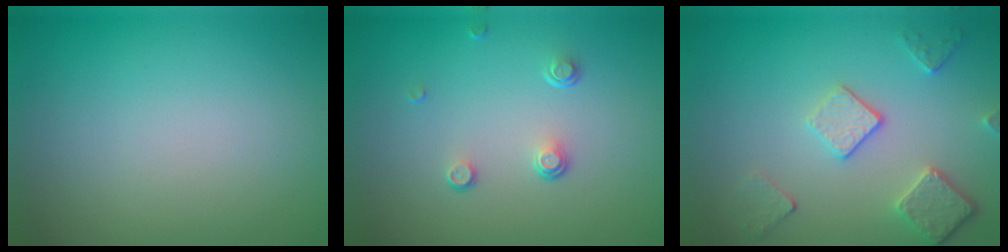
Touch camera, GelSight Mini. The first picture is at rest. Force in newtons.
{"total": 1.4, "press": 0.8, "slide": 1.2}
{"total": 3.6, "press": 3.0, "slide": 2.1}